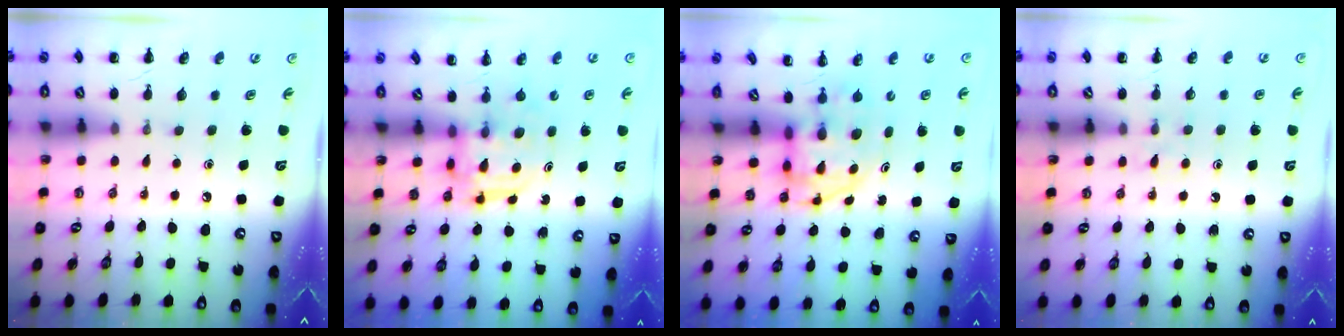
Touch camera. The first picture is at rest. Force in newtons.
{"total": 3.2, "press": 3.2, "slide": 0.2}
{"total": 3.7, "press": 3.7, "slide": 0.7}
{"total": 3.0, "press": 2.7, "slide": 1.2}